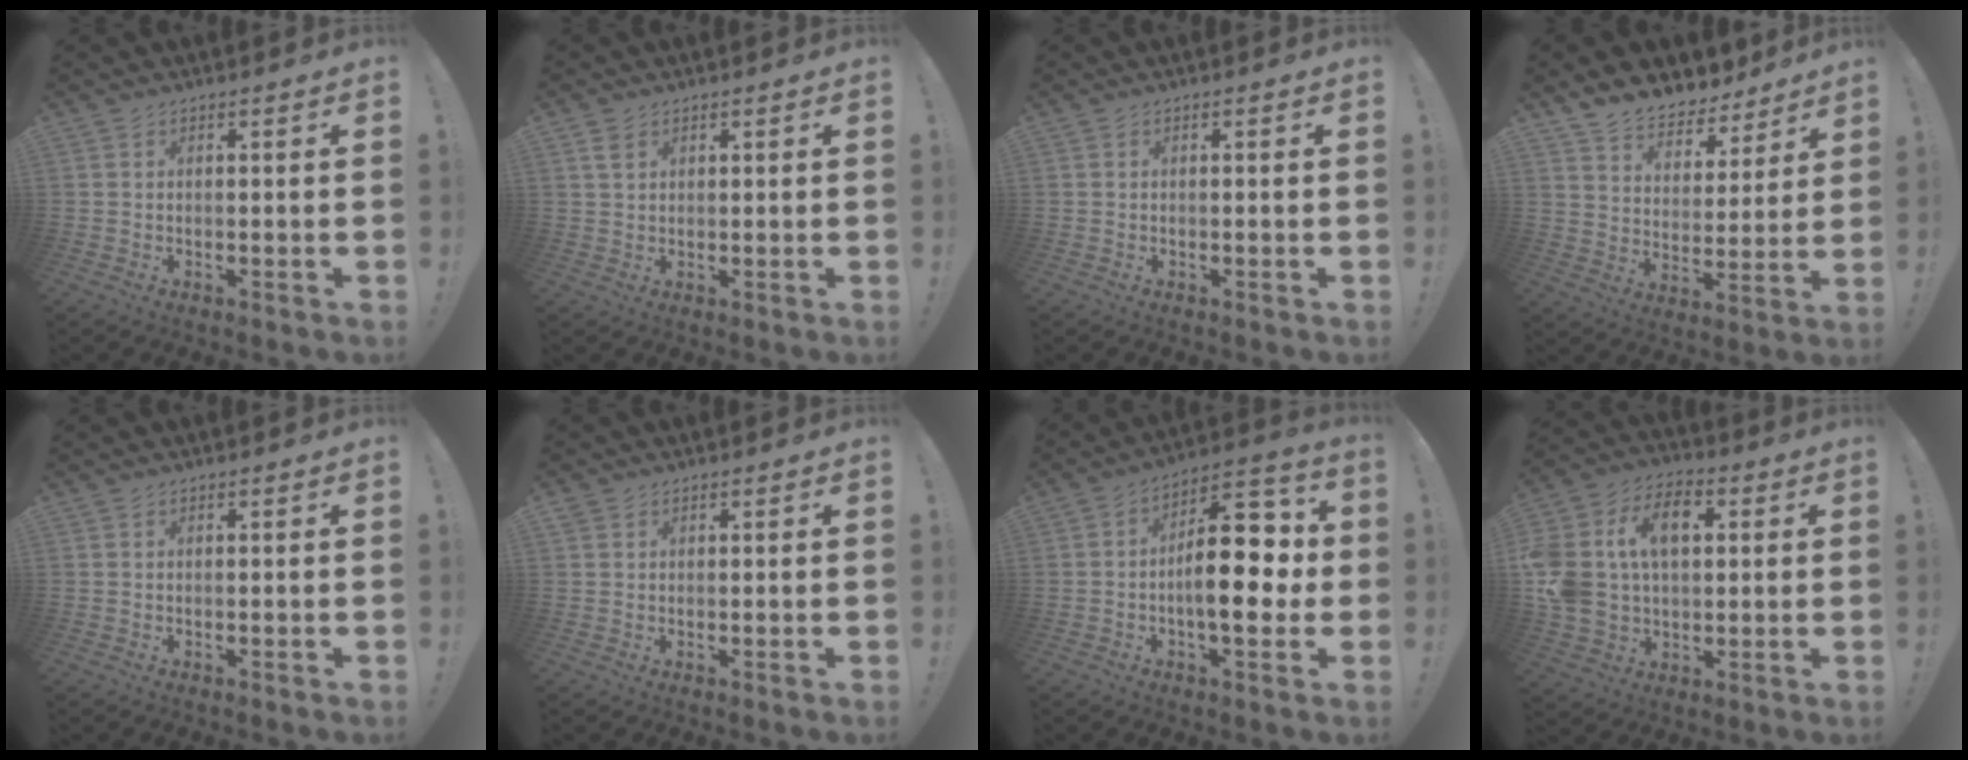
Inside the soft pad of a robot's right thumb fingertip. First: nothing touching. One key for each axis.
{"total": 2.8, "fx": 1.7, "fy": 1.7, "fz": 1.5, "tx": -0.014, "ty": -0.005, "tz": 0.029}
{"total": 0.0}
{"total": 8.8, "fx": 7.8, "fy": 4.0, "fz": 1.3, "tx": -0.026, "ty": -0.073, "tz": 0.148}
{"total": 0.0}
{"total": 1.3, "fx": 0.9, "fy": 0.9, "fz": 0.2, "tx": 0.000, "ty": -0.001, "tz": 0.015}
{"total": 18.4, "fx": -1.3, "fy": 9.1, "fz": 15.9, "tx": -0.220, "ty": 0.011, "tz": -0.022}
{"total": 18.9, "fx": 4.6, "fy": 13.4, "fz": 12.5, "tx": -0.229, "ty": -0.003, "tz": 0.081}